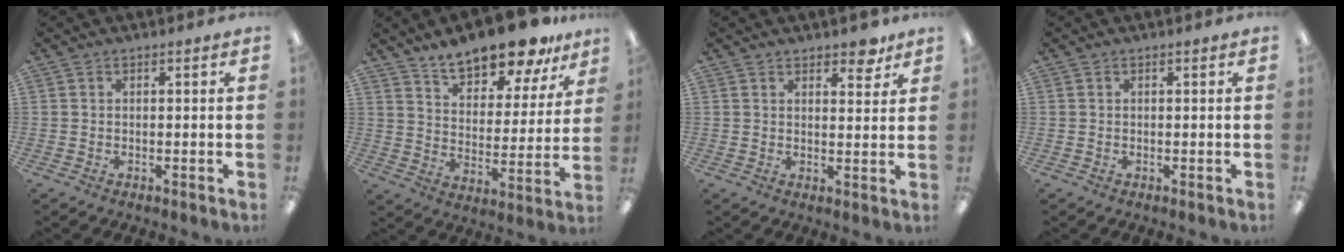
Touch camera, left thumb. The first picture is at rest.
{"total": 15.4, "force": [13.5, 4.6, 5.8], "torque": [-0.093, -0.098, 0.236]}
{"total": 4.6, "force": [3.6, 1.9, 2.0], "torque": [-0.007, -0.022, 0.059]}
{"total": 0.0}